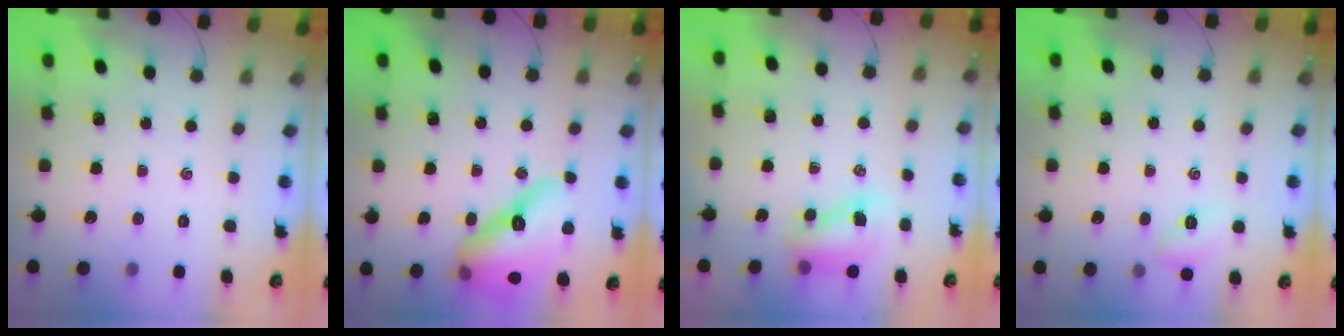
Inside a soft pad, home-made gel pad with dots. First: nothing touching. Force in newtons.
{"total": 17.3, "press": 16.6, "slide": 5.0}
{"total": 7.8, "press": 7.8, "slide": 1.0}
{"total": 6.1, "press": 6.0, "slide": 1.2}